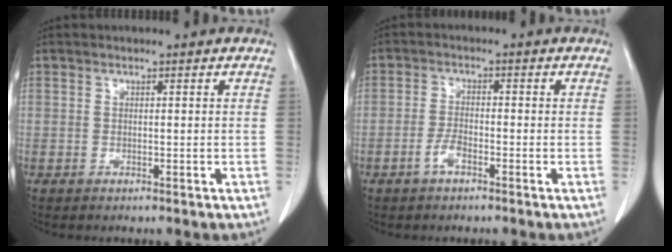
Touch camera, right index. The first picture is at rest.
{"total": 2.8, "force": [-1.6, 0.8, 2.0], "torque": [-0.041, 0.003, -0.035]}